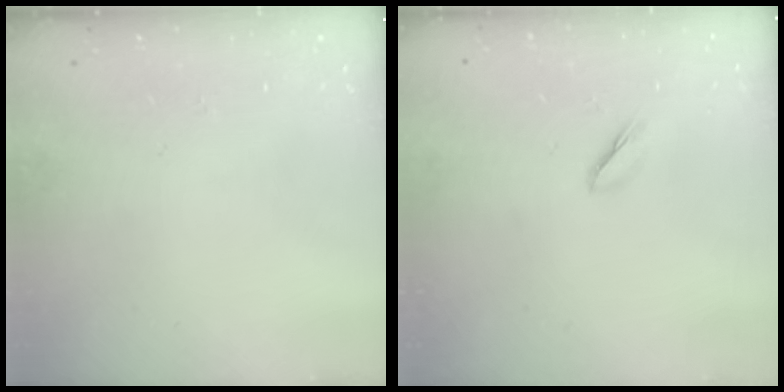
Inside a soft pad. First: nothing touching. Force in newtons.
{"total": 2.5, "press": 2.5, "slide": 0.4}